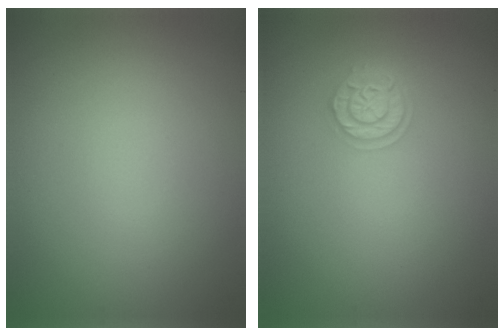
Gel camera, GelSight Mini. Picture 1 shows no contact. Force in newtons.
{"total": 2.5, "press": 2.1, "slide": 1.3}